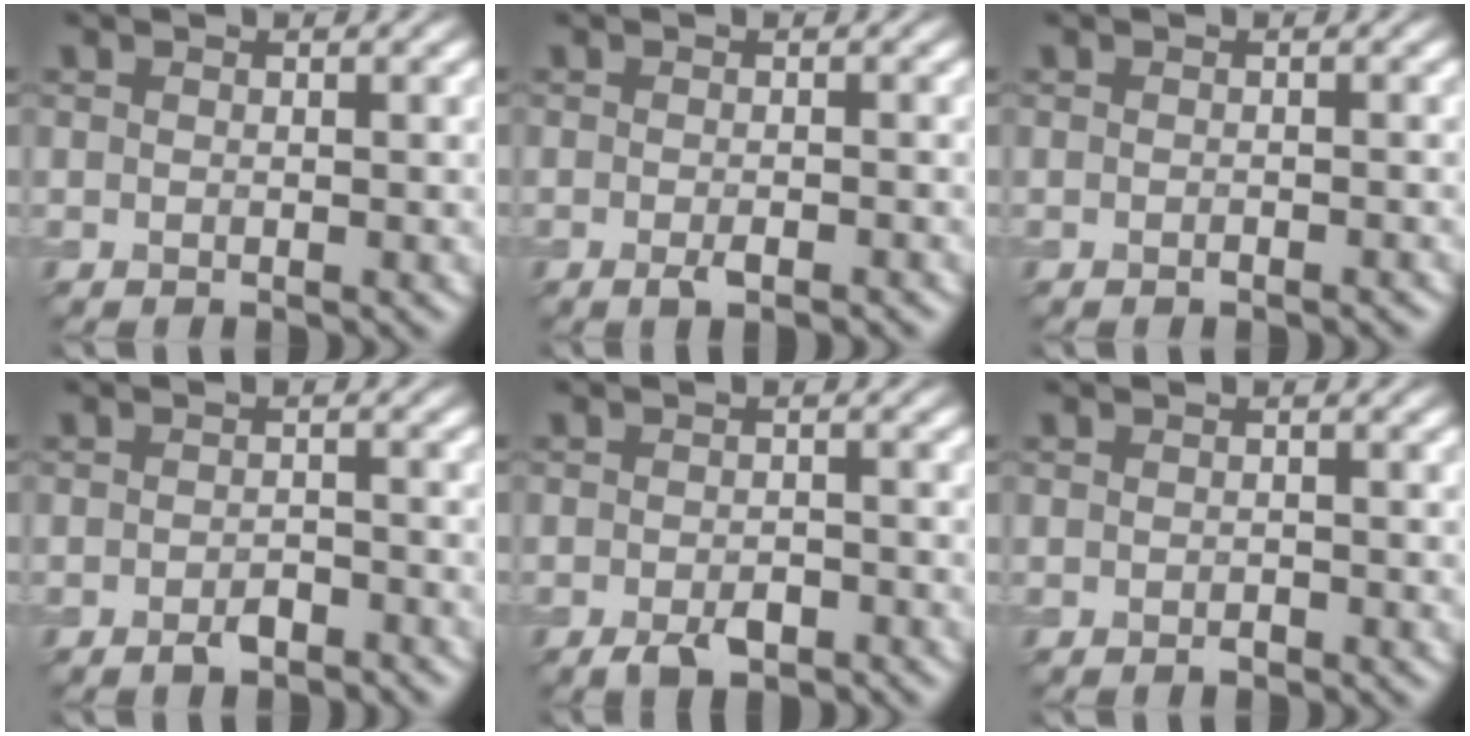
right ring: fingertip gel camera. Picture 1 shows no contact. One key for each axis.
{"total": 1.6, "fx": -0.9, "fy": 0.3, "fz": 1.3, "tx": -0.021, "ty": -0.003, "tz": -0.016}
{"total": 0.6, "fx": -0.4, "fy": 0.2, "fz": 0.3, "tx": -0.005, "ty": 0.000, "tz": -0.006}
{"total": 1.9, "fx": -1.4, "fy": 0.8, "fz": 1.0, "tx": -0.017, "ty": 0.002, "tz": -0.025}
{"total": 2.6, "fx": -1.6, "fy": 1.2, "fz": 1.6, "tx": -0.027, "ty": -0.002, "tz": -0.028}
{"total": 0.6, "fx": -0.4, "fy": 0.3, "fz": 0.3, "tx": -0.005, "ty": -0.001, "tz": -0.006}